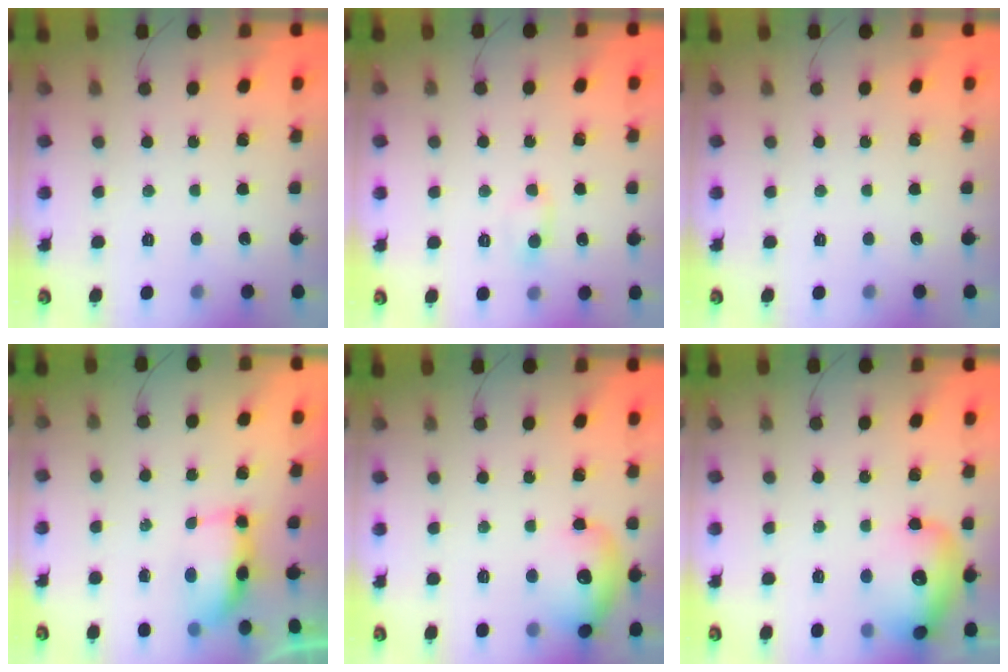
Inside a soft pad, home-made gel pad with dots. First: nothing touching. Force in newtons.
{"total": 2.5, "press": 2.4, "slide": 0.8}
{"total": 0.0}
{"total": 9.2, "press": 7.8, "slide": 5.0}
{"total": 15.6, "press": 13.8, "slide": 7.4}
{"total": 17.7, "press": 17.6, "slide": 2.0}